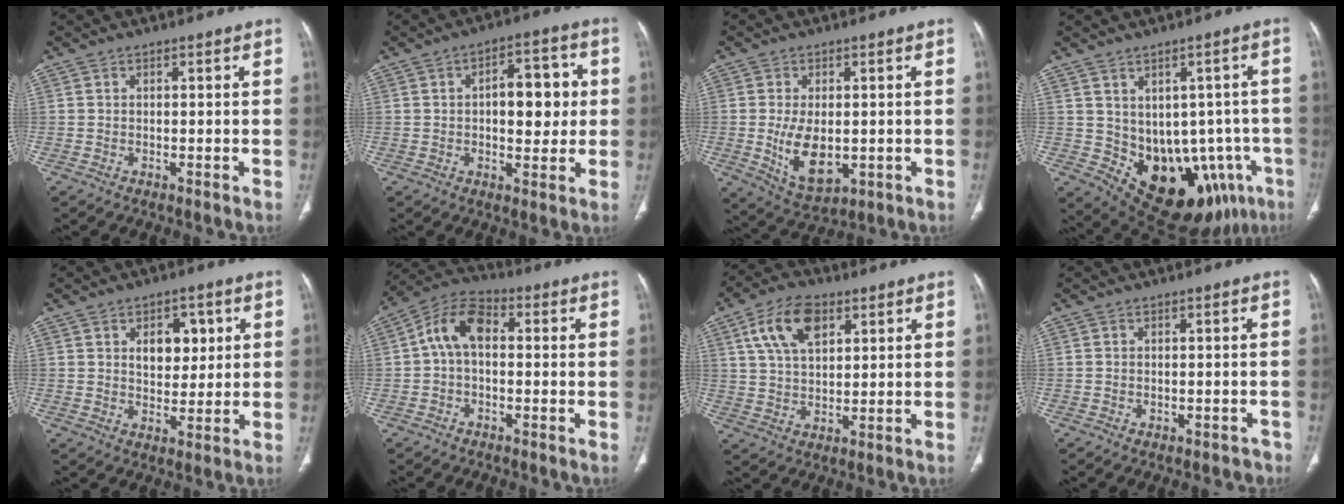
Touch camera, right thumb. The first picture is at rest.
{"total": 10.5, "force": [1.1, 5.5, 8.9], "torque": [-0.093, 0.014, 0.016]}
{"total": 9.4, "force": [-1.0, 5.4, 7.7], "torque": [-0.125, -0.014, 0.001]}
{"total": 17.4, "force": [-5.4, 11.2, 12.1], "torque": [-0.134, 0.010, -0.047]}
{"total": 7.4, "force": [2.4, 4.8, 5.1], "torque": [-0.041, -0.012, 0.037]}
{"total": 8.7, "force": [0.5, 5.5, 6.8], "torque": [-0.115, 0.030, -0.005]}
{"total": 11.1, "force": [4.9, 6.2, 7.8], "torque": [-0.134, -0.008, 0.090]}
{"total": 2.4, "force": [-1.7, 1.6, 0.7], "torque": [-0.001, 0.019, -0.016]}